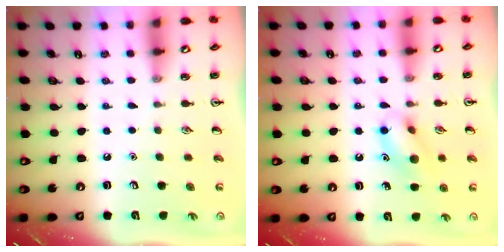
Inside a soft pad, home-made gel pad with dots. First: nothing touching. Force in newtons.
{"total": 11.7, "press": 11.6, "slide": 0.7}